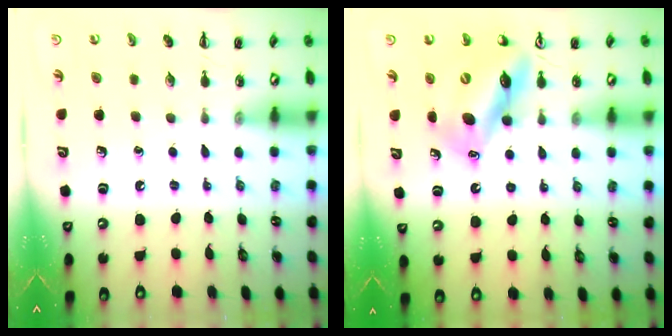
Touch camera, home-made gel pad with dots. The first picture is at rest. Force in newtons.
{"total": 12.4, "press": 11.8, "slide": 3.7}